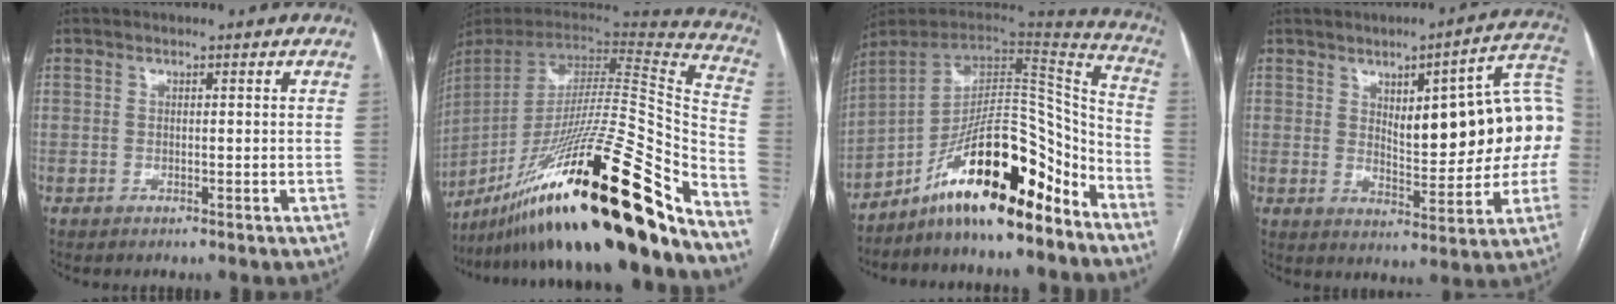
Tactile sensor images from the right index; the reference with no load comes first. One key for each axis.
{"total": 40.4, "fx": -27.1, "fy": 3.2, "fz": 29.8, "tx": -0.440, "ty": -0.065, "tz": -0.428}
{"total": 19.1, "fx": -13.3, "fy": 4.0, "fz": 13.1, "tx": -0.200, "ty": 0.032, "tz": -0.224}
{"total": 16.7, "fx": 2.2, "fy": 4.6, "fz": 15.9, "tx": -0.213, "ty": 0.031, "tz": 0.034}